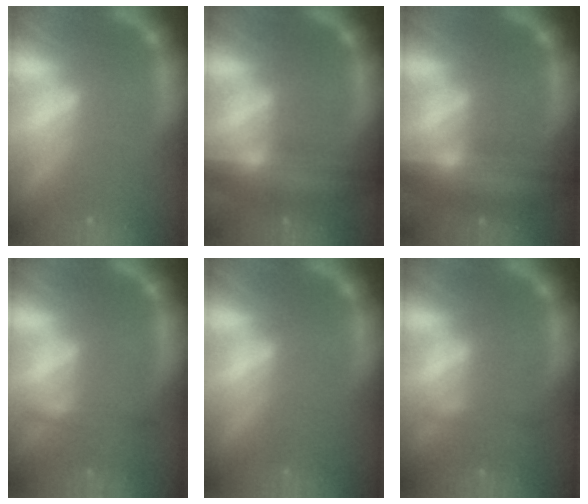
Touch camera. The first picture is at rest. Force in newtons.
{"total": 7.9}
{"total": 9.0}
{"total": 1.9}
{"total": 0.0}
{"total": 1.4}